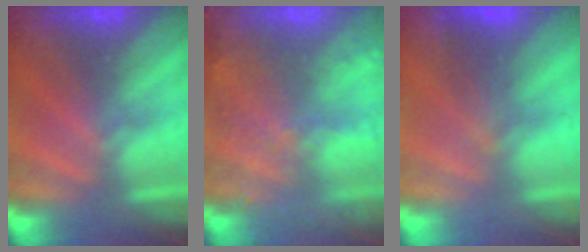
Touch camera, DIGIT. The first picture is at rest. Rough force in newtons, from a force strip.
{"total": 8.1}
{"total": 1.8}